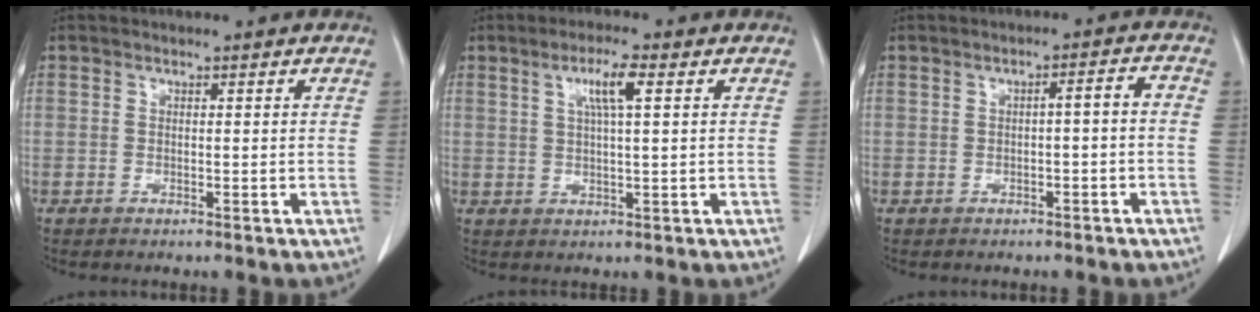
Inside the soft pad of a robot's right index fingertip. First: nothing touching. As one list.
[{"total": 5.2, "force": [1.9, 0.8, 4.8], "torque": [-0.091, 0.006, 0.036]}, {"total": 3.1, "force": [-0.6, 0.8, 3.0], "torque": [-0.048, 0.019, -0.005]}]